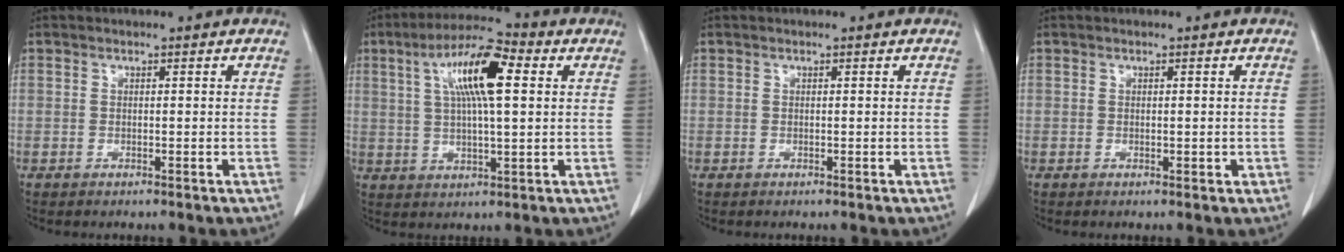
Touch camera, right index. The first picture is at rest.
{"total": 11.8, "force": [3.5, 2.2, 11.0], "torque": [-0.204, 0.022, 0.058]}
{"total": 0.0}
{"total": 1.1, "force": [-0.1, 0.5, 1.0], "torque": [-0.017, -0.002, 0.003]}